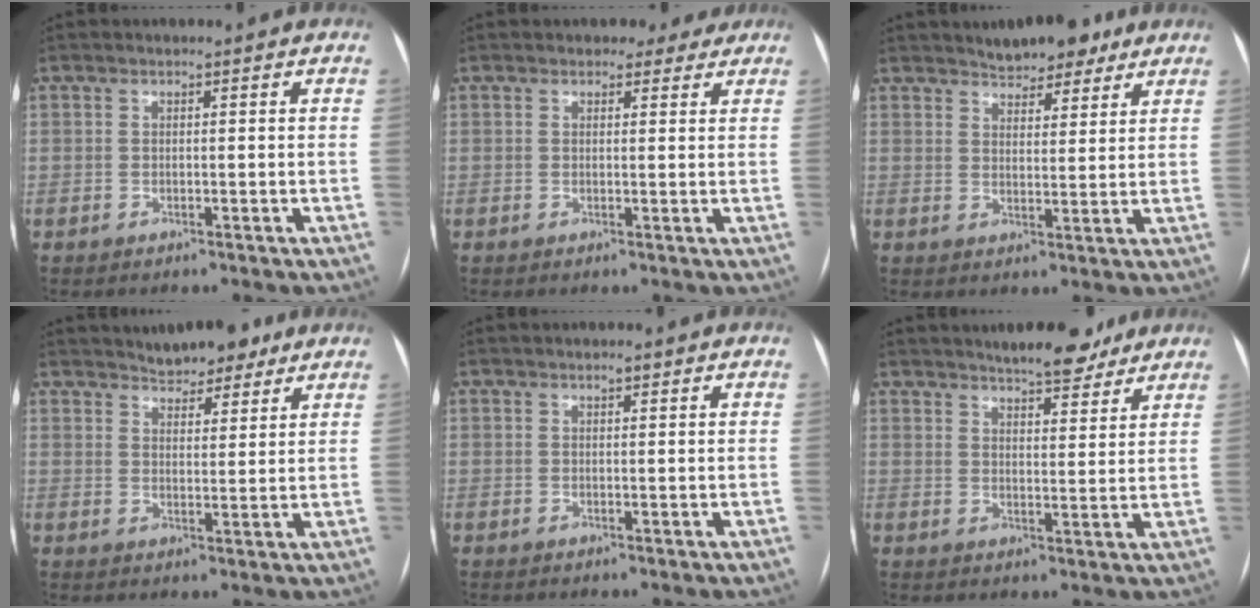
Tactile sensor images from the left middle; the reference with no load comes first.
{"total": 3.3, "force": [2.7, 1.8, 0.6], "torque": [-0.001, 0.004, 0.028]}
{"total": 7.1, "force": [5.9, 2.7, 3.0], "torque": [-0.042, 0.011, 0.088]}
{"total": 6.5, "force": [5.4, 2.4, 2.6], "torque": [-0.039, 0.010, 0.084]}
{"total": 0.9, "force": [0.6, 0.3, 0.6], "torque": [-0.012, 0.001, 0.009]}
{"total": 7.8, "force": [6.6, 2.1, 3.5], "torque": [-0.049, 0.004, 0.093]}